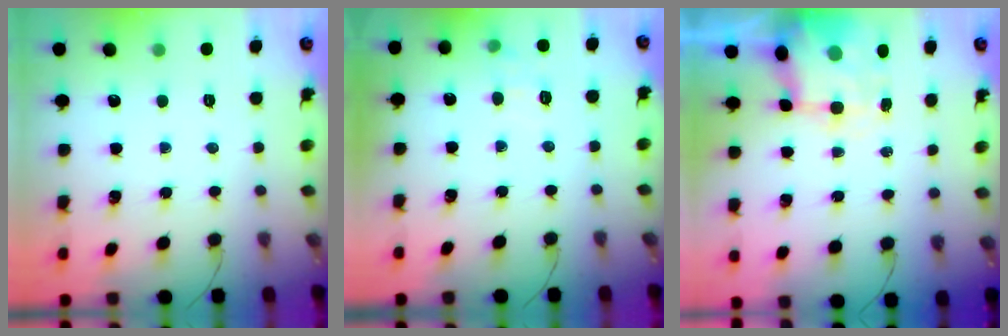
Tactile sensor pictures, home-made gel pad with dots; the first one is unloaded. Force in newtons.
{"total": 7.0, "press": 6.8, "slide": 1.7}
{"total": 5.7, "press": 5.5, "slide": 1.3}